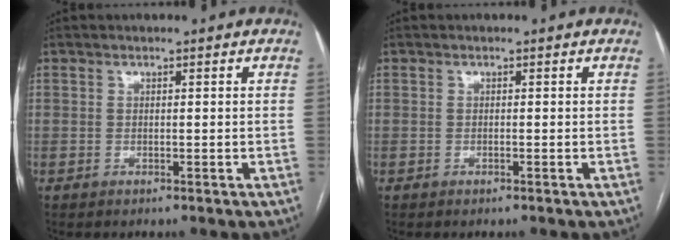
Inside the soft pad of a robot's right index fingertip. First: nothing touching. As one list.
[{"total": 0.0}]